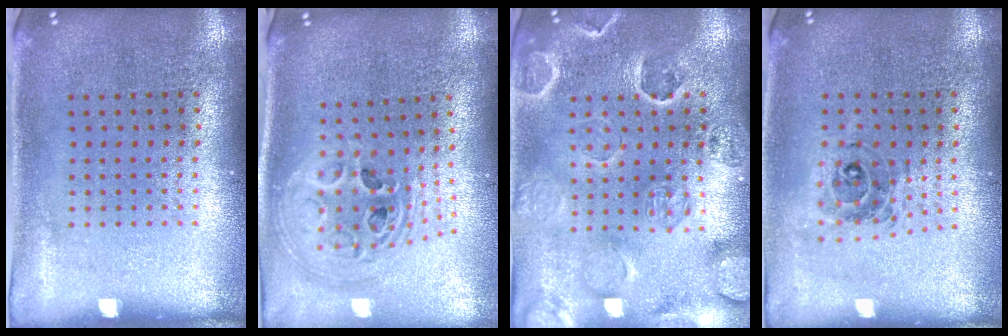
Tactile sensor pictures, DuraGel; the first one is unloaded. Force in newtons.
{"total": 2.5, "press": 1.9, "slide": 1.6}
{"total": 2.8, "press": 2.7, "slide": 0.8}
{"total": 0.7, "press": 0.7, "slide": 0.1}